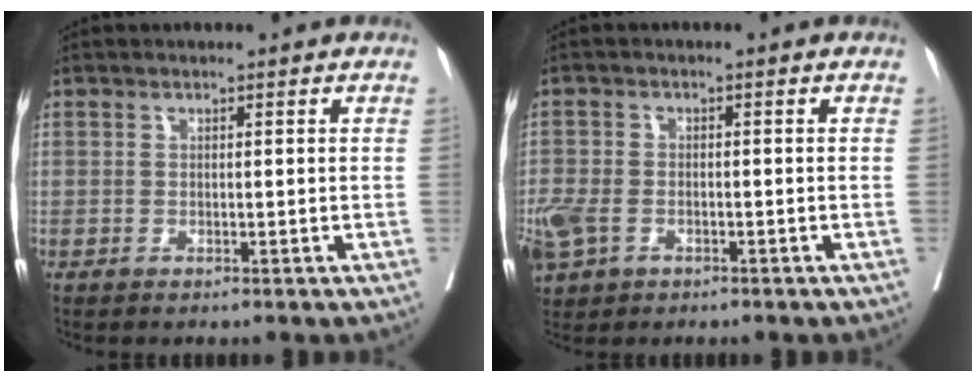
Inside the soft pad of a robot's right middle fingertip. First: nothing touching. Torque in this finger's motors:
{"motor_torque": [1.63, -0.50, 0.41, 0.21]}